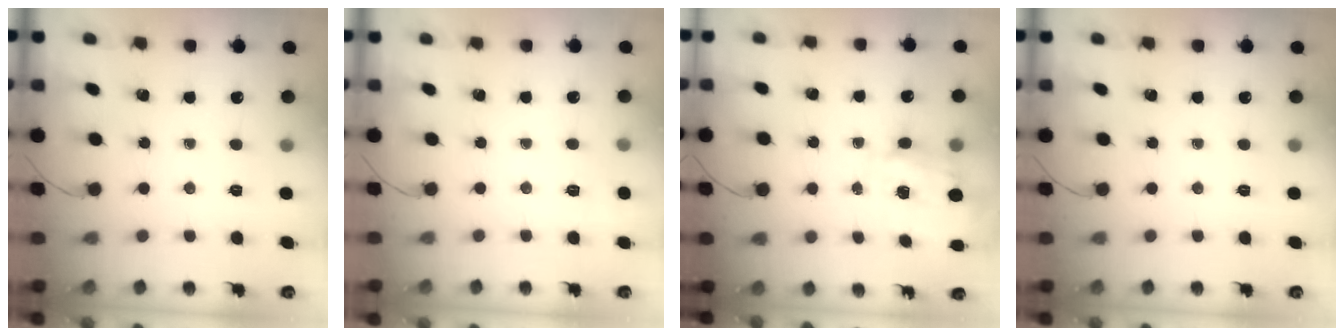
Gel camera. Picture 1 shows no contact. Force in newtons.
{"total": 8.5, "press": 8.2, "slide": 2.1}
{"total": 3.6, "press": 3.5, "slide": 1.0}
{"total": 0.0}